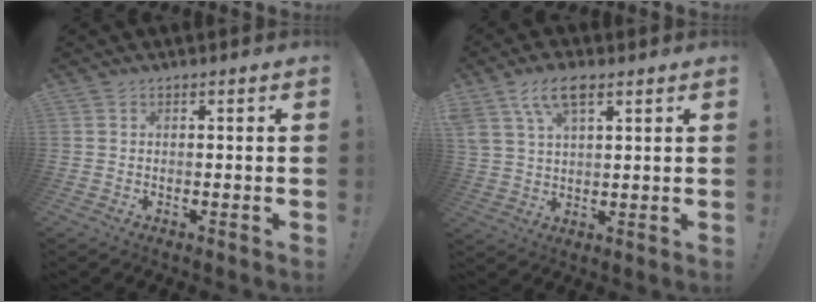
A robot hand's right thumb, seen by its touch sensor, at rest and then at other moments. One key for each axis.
{"total": 9.3, "fx": 5.4, "fy": 4.2, "fz": 6.2, "tx": -0.114, "ty": -0.009, "tz": 0.104}